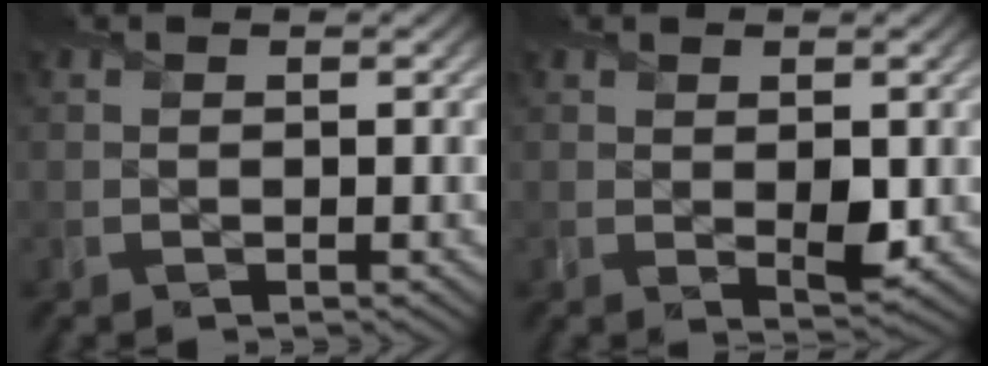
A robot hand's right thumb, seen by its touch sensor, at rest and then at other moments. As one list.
[{"total": 2.3, "force": [0.3, 1.3, 1.9], "torque": [-0.031, -0.010, 0.010]}]